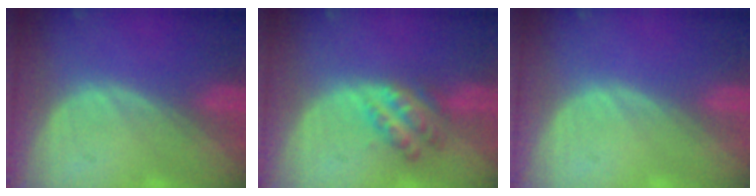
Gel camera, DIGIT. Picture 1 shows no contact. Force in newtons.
{"total": 5.9, "press": 5.2, "slide": 2.8}
{"total": 0.0}